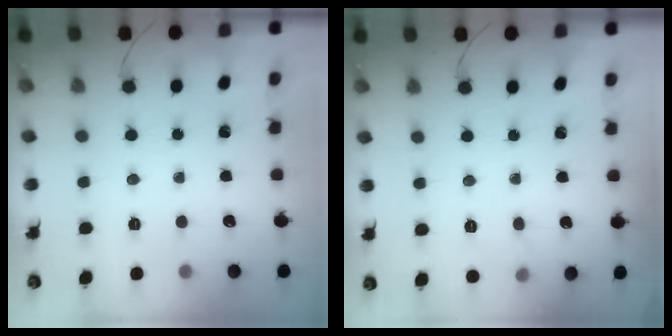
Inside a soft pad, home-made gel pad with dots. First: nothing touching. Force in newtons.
{"total": 5.9, "press": 5.7, "slide": 1.2}